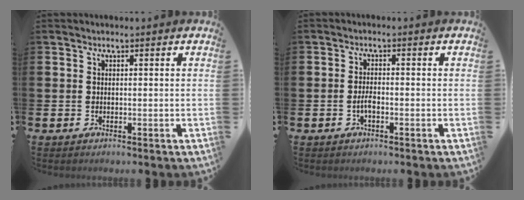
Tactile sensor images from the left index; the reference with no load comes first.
{"total": 1.9, "force": [-0.8, 0.7, 1.6], "torque": [-0.030, 0.002, -0.016]}